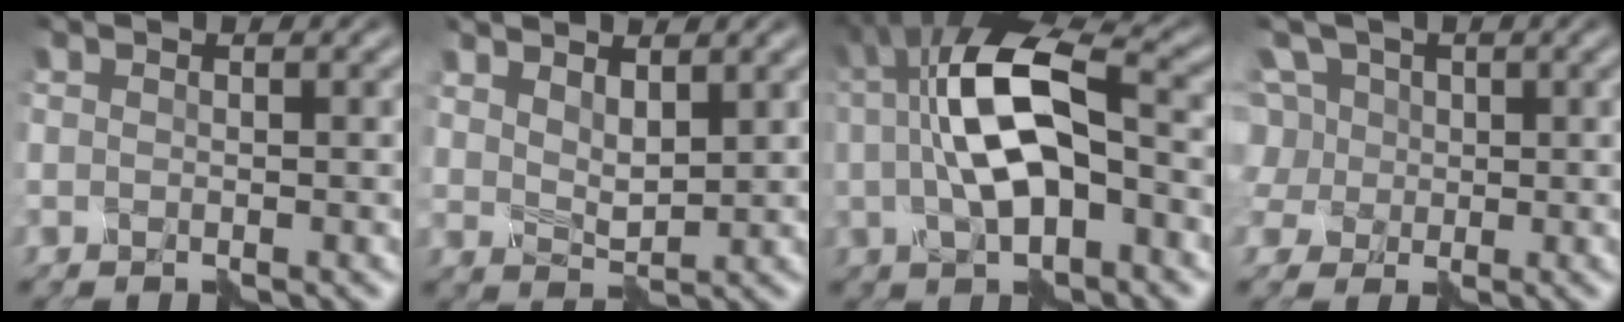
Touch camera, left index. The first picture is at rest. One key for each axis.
{"total": 2.1, "fx": 1.8, "fy": 0.9, "fz": 0.8, "tx": -0.018, "ty": -0.001, "tz": 0.046}
{"total": 8.0, "fx": 0.2, "fy": 3.4, "fz": 7.3, "tx": -0.131, "ty": 0.025, "tz": 0.002}
{"total": 5.7, "fx": 1.2, "fy": 5.2, "fz": 2.0, "tx": -0.044, "ty": 0.041, "tz": 0.005}